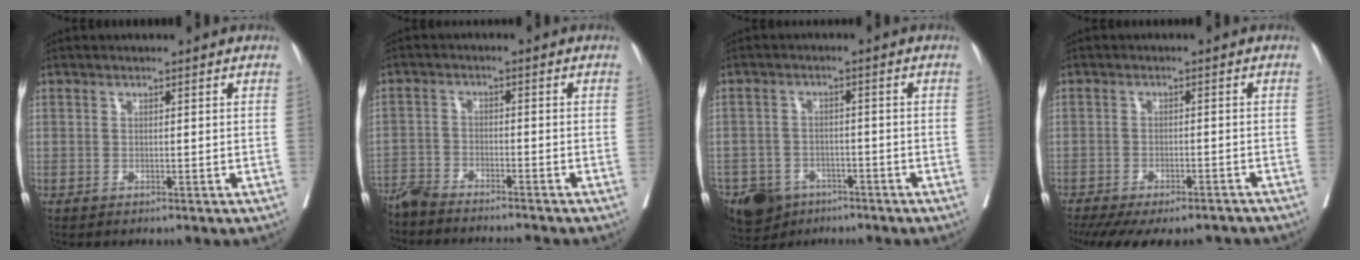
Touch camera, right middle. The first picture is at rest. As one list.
[{"total": 9.9, "force": [-9.3, 0.5, 3.3], "torque": [-0.044, -0.008, -0.149]}, {"total": 10.5, "force": [-7.3, 6.6, 3.7], "torque": [-0.083, -0.008, -0.113]}, {"total": 16.3, "force": [-13.6, 5.3, 7.3], "torque": [-0.157, -0.020, -0.179]}]